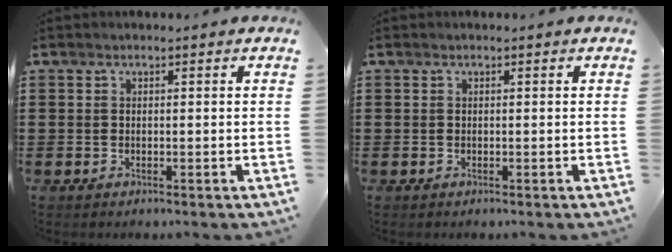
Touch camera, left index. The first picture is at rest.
{"total": 0.0}